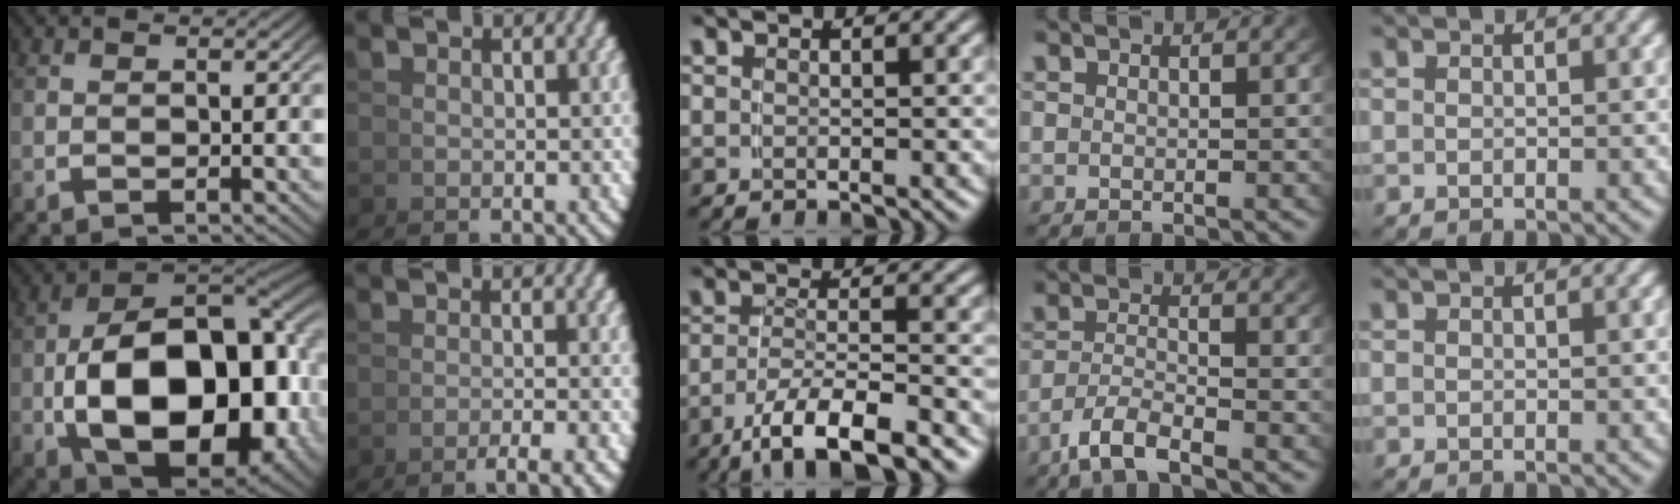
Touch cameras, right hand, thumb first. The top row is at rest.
{"thumb": {"total": 22.9, "force": [-2.6, 14.6, 17.4], "torque": [-0.335, -0.076, -0.005]}, "index": {"total": 3.1, "force": [-2.2, -0.2, 2.2], "torque": [-0.009, 0.014, -0.041]}, "middle": {"total": 7.1, "force": [-4.9, 1.6, 4.9], "torque": [-0.076, -0.021, -0.062]}, "ring": {"total": 3.3, "force": [-2.5, 0.8, 2.0], "torque": [-0.050, -0.010, -0.040]}}